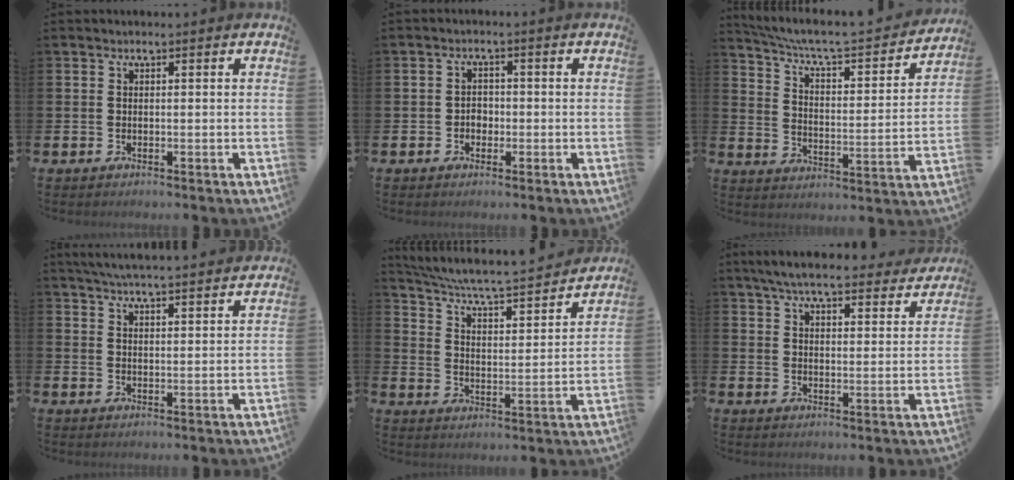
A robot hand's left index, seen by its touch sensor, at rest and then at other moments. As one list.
[{"total": 2.0, "force": [-0.6, 1.7, 0.9], "torque": [-0.006, 0.000, -0.017]}, {"total": 6.8, "force": [6.1, 1.1, 2.8], "torque": [-0.079, -0.047, 0.096]}, {"total": 5.3, "force": [5.2, -0.3, 0.9], "torque": [-0.029, -0.026, 0.093]}, {"total": 6.1, "force": [5.7, 0.3, 2.0], "torque": [-0.063, -0.051, 0.090]}, {"total": 6.7, "force": [6.3, 1.1, 2.1], "torque": [-0.049, -0.033, 0.108]}]